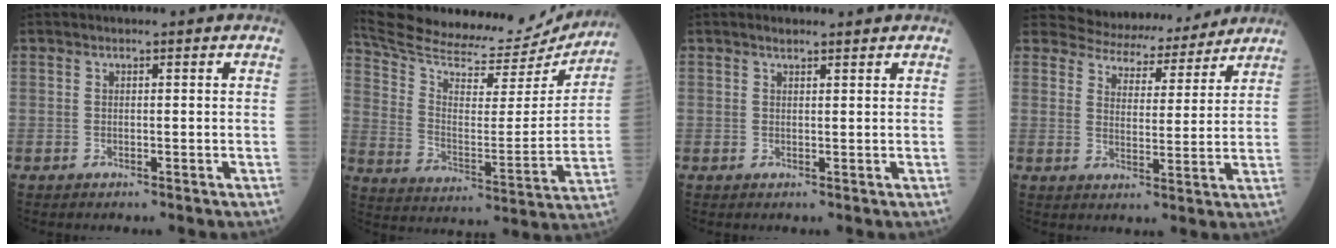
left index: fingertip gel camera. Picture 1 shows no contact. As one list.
[{"total": 25.0, "force": [23.7, 4.5, 6.8], "torque": [-0.122, -0.053, 0.334]}, {"total": 1.8, "force": [1.6, 0.2, 0.7], "torque": [-0.014, 0.013, 0.027]}, {"total": 11.5, "force": [10.9, 3.2, 1.4], "torque": [-0.014, 0.006, 0.145]}]